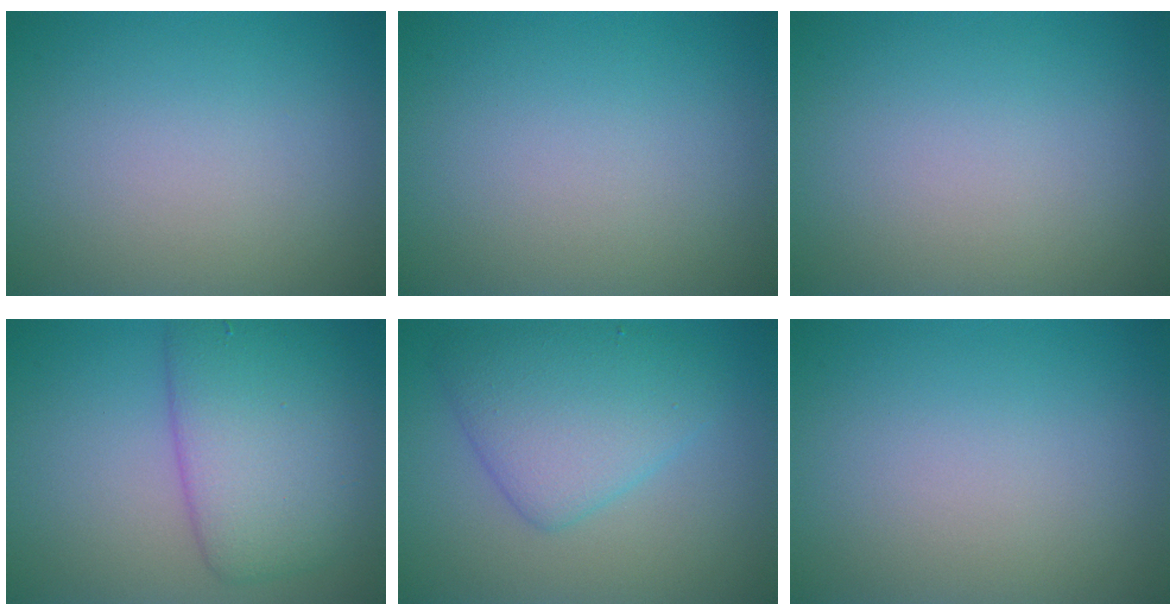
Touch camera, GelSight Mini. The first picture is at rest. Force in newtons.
{"total": 0.0}
{"total": 0.0}
{"total": 6.7, "press": 6.7, "slide": 0.1}
{"total": 5.1, "press": 5.1, "slide": 0.2}
{"total": 0.0}